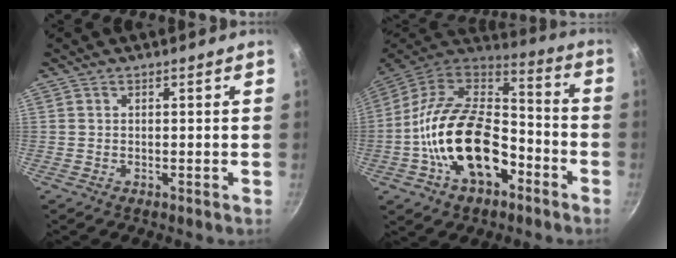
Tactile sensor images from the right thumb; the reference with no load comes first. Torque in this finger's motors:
{"motor_torque": [0.42, 1.15, 2.35, -0.42, 0.70]}